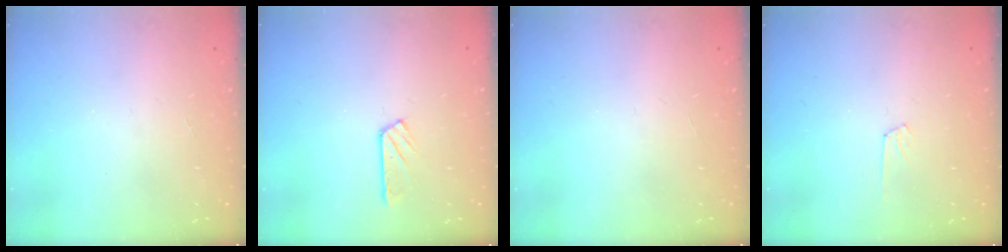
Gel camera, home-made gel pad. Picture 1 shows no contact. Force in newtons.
{"total": 4.3, "press": 4.3, "slide": 0.5}
{"total": 0.0}
{"total": 6.2, "press": 6.2, "slide": 0.4}